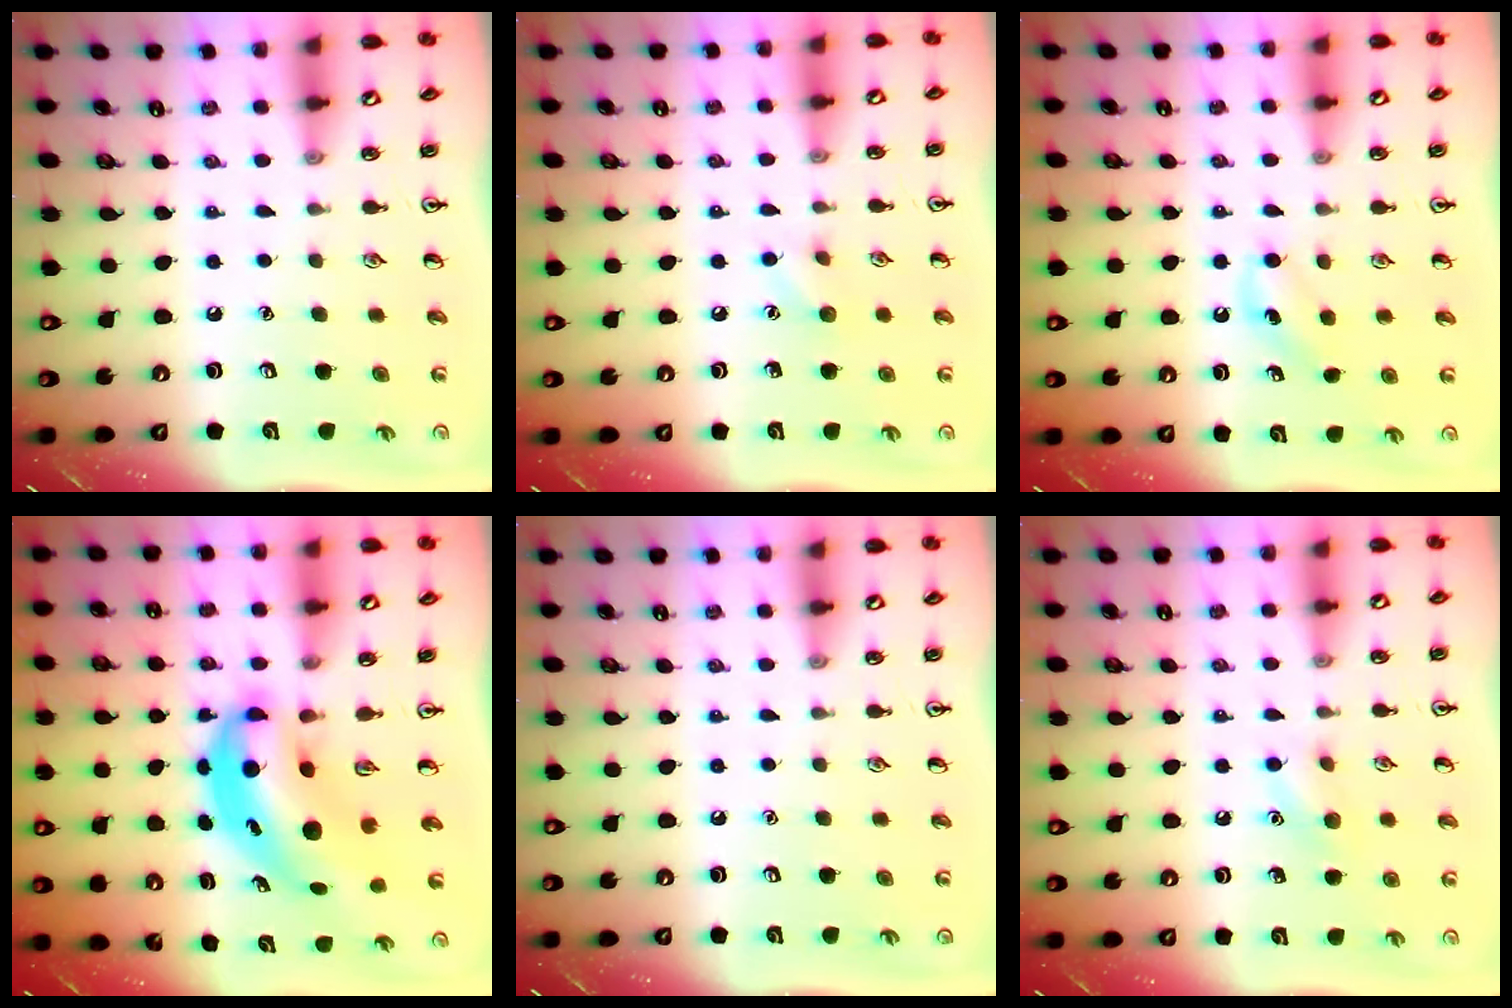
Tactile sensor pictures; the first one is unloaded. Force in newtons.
{"total": 6.0, "press": 5.7, "slide": 1.9}
{"total": 5.4, "press": 5.0, "slide": 1.8}
{"total": 8.0, "press": 7.7, "slide": 2.1}
{"total": 0.0}
{"total": 7.9, "press": 7.6, "slide": 1.9}